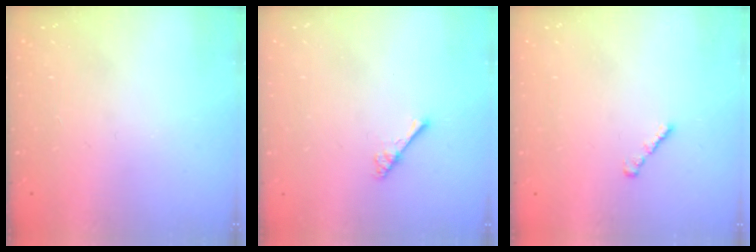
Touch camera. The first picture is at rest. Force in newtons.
{"total": 2.4, "press": 2.4, "slide": 0.4}
{"total": 1.6, "press": 1.5, "slide": 0.5}